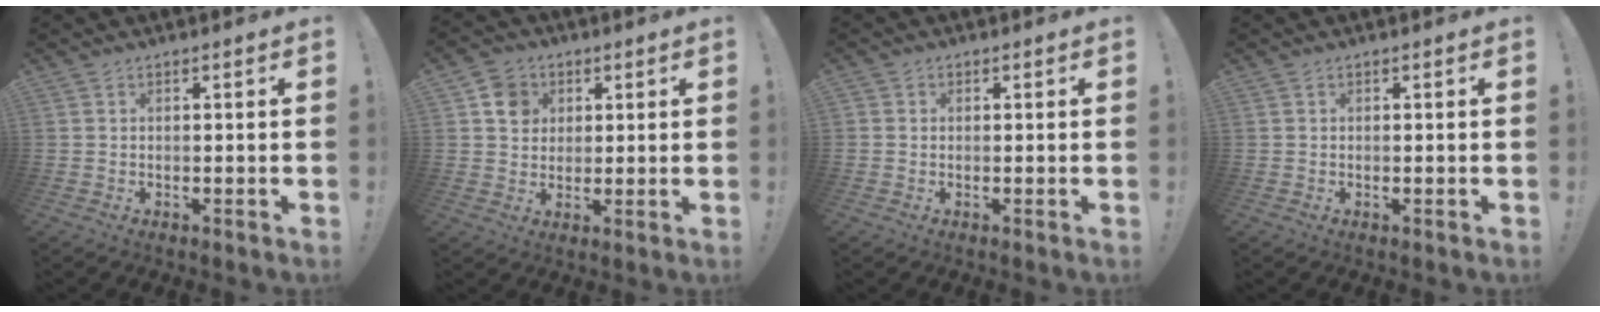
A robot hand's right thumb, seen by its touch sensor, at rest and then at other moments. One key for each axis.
{"total": 8.0, "fx": 2.8, "fy": 7.2, "fz": 2.1, "tx": -0.016, "ty": -0.009, "tz": 0.055}
{"total": 1.0, "fx": -0.2, "fy": 1.0, "fz": 0.2, "tx": -0.005, "ty": 0.004, "tz": -0.003}
{"total": 0.0}